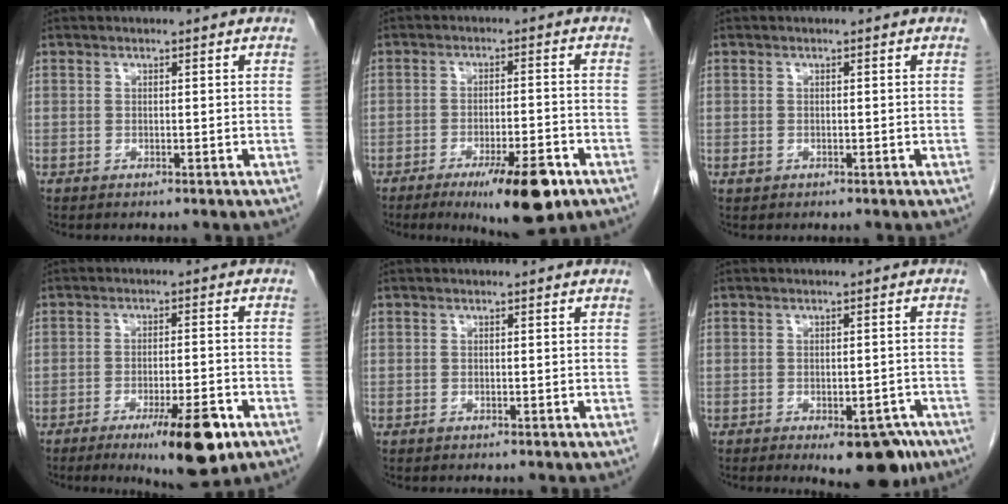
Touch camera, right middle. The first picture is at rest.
{"total": 10.4, "force": [-6.0, 1.7, 8.2], "torque": [-0.127, -0.016, -0.087]}
{"total": 0.7, "force": [-0.3, 0.6, 0.3], "torque": [-0.007, 0.001, -0.003]}
{"total": 10.4, "force": [-5.8, 1.6, 8.5], "torque": [-0.130, -0.017, -0.081]}
{"total": 0.0}
{"total": 8.1, "force": [-5.3, 3.2, 5.3], "torque": [-0.051, 0.002, -0.066]}